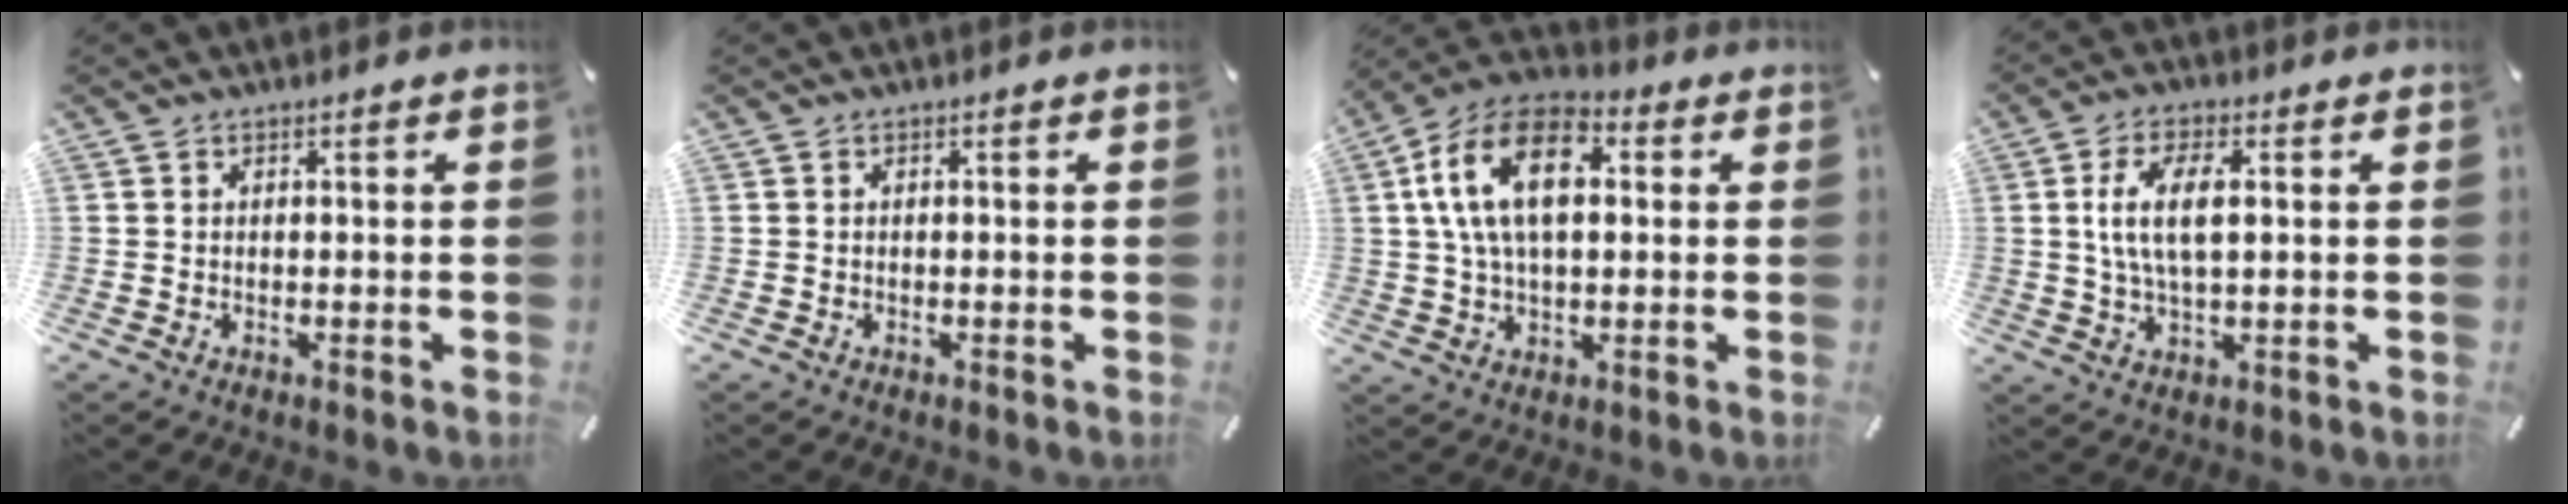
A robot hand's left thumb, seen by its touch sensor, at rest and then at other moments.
{"total": 0.0}
{"total": 15.7, "force": [3.2, 9.4, 12.1], "torque": [-0.260, 0.011, 0.055]}
{"total": 9.3, "force": [1.6, 3.9, 8.3], "torque": [-0.173, 0.001, 0.020]}